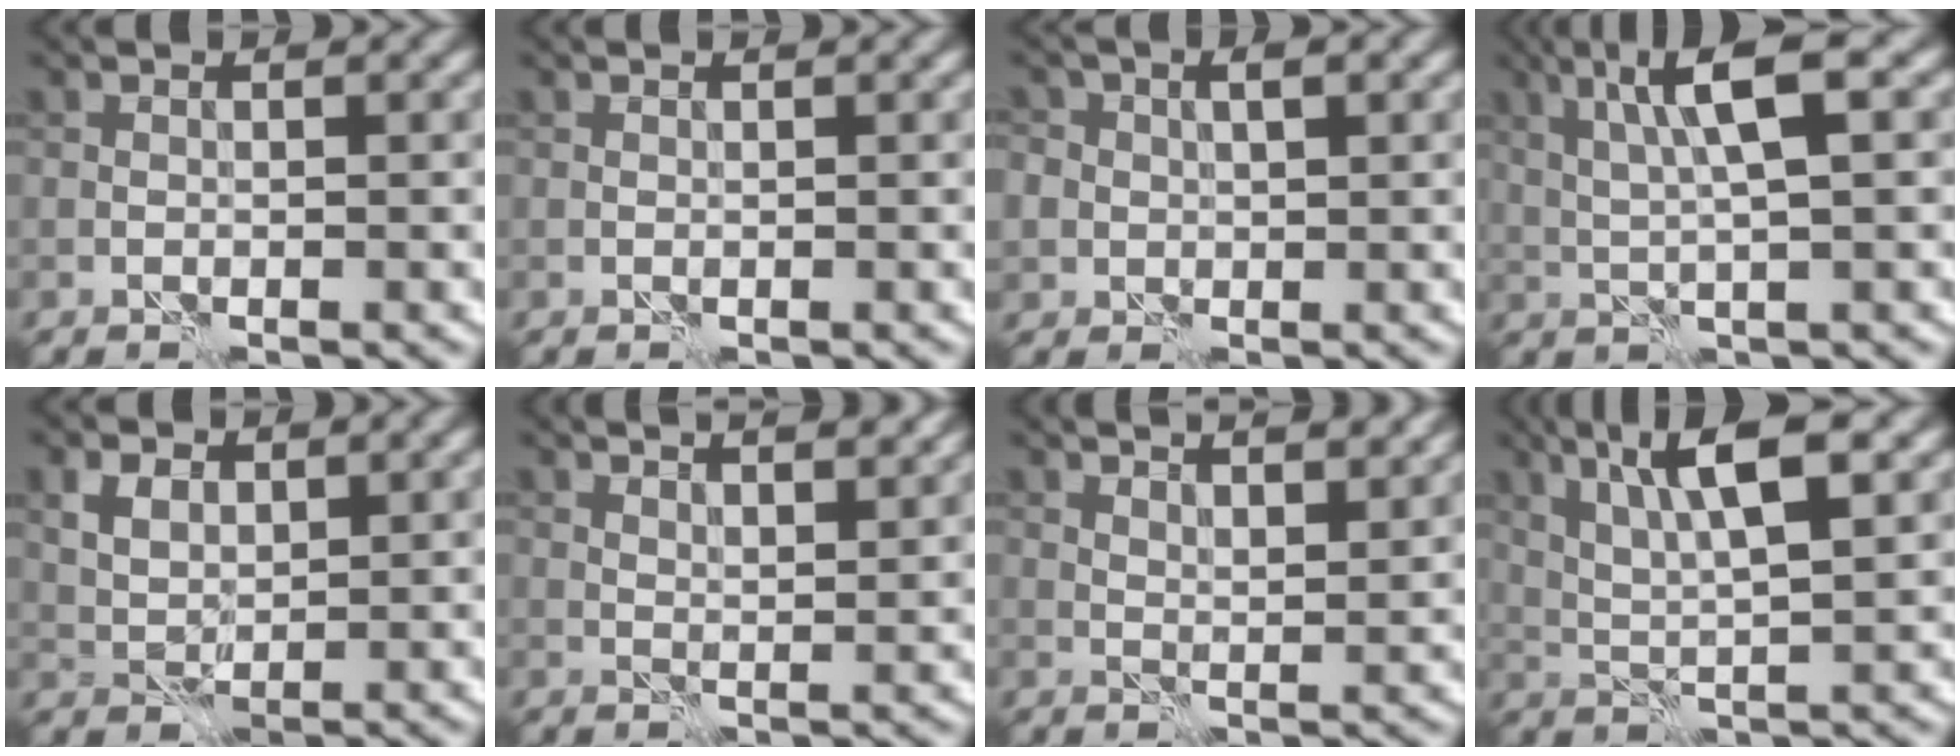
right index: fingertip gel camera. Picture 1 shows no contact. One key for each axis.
{"total": 0.0}
{"total": 3.2, "fx": 0.8, "fy": 2.5, "fz": 1.8, "tx": -0.023, "ty": 0.012, "tz": 0.005}
{"total": 6.0, "fx": 2.0, "fy": 0.9, "fz": 5.6, "tx": -0.103, "ty": 0.011, "tz": 0.037}
{"total": 2.7, "fx": 1.1, "fy": 1.9, "fz": 1.6, "tx": -0.036, "ty": -0.002, "tz": 0.021}
{"total": 6.2, "fx": 4.5, "fy": 2.2, "fz": 3.6, "tx": -0.031, "ty": 0.025, "tz": 0.037}
{"total": 6.8, "fx": 5.1, "fy": 2.3, "fz": 3.9, "tx": -0.036, "ty": 0.023, "tz": 0.045}
{"total": 7.2, "fx": 3.1, "fy": 1.6, "fz": 6.3, "tx": -0.114, "ty": 0.007, "tz": 0.059}